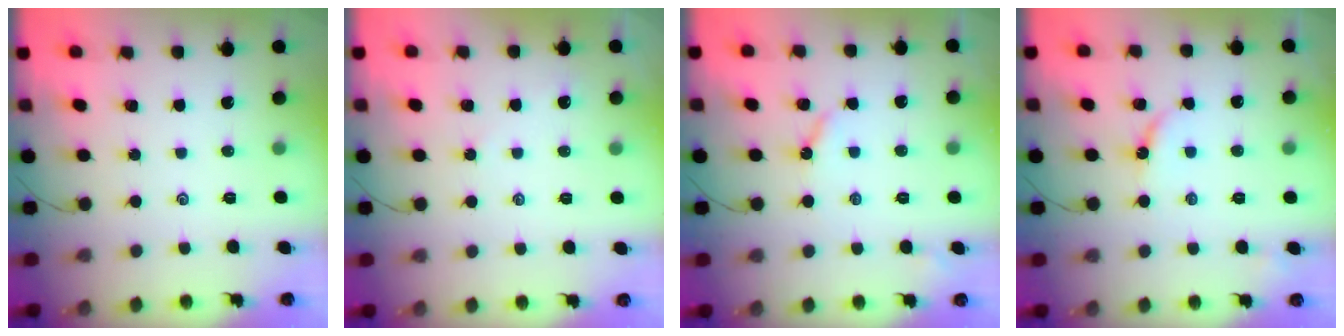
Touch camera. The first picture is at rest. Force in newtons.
{"total": 1.4, "press": 1.4, "slide": 0.4}
{"total": 3.4, "press": 3.3, "slide": 0.5}
{"total": 4.5, "press": 4.5, "slide": 0.5}